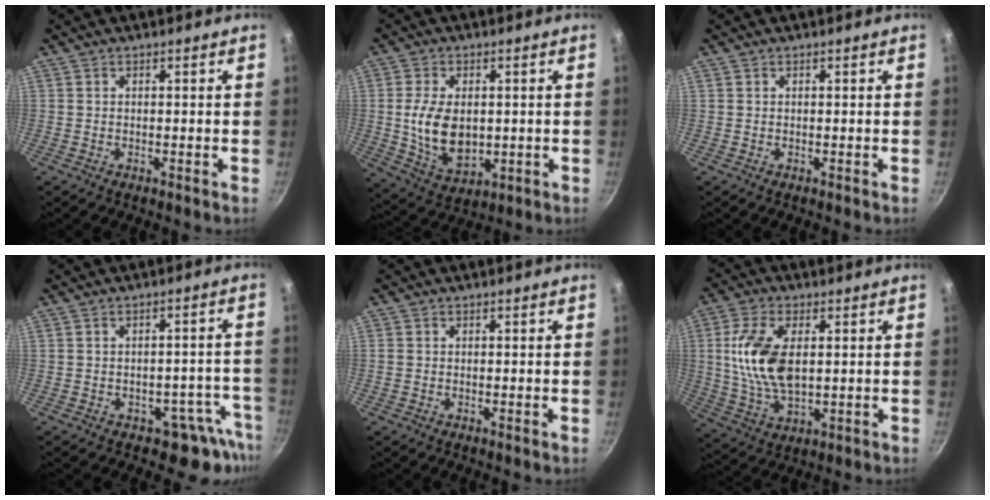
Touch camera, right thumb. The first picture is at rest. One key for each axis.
{"total": 11.3, "fx": 0.3, "fy": 7.3, "fz": 8.6, "tx": -0.145, "ty": -0.013, "tz": 0.021}
{"total": 0.0}
{"total": 7.6, "fx": -4.8, "fy": 5.0, "fz": 3.3, "tx": 0.033, "ty": 0.058, "tz": -0.041}
{"total": 0.8, "fx": 0.0, "fy": 0.7, "fz": 0.4, "tx": -0.007, "ty": 0.002, "tz": -0.003}
{"total": 13.0, "fx": 1.9, "fy": 7.0, "fz": 10.8, "tx": -0.208, "ty": -0.008, "tz": 0.039}